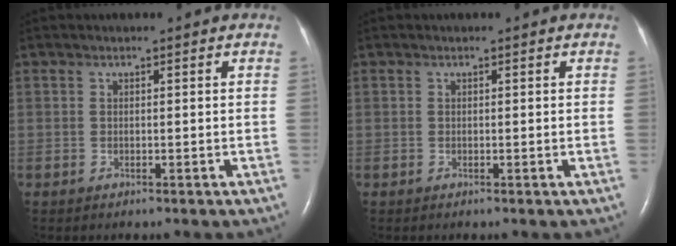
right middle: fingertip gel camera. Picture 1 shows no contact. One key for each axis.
{"total": 0.0}